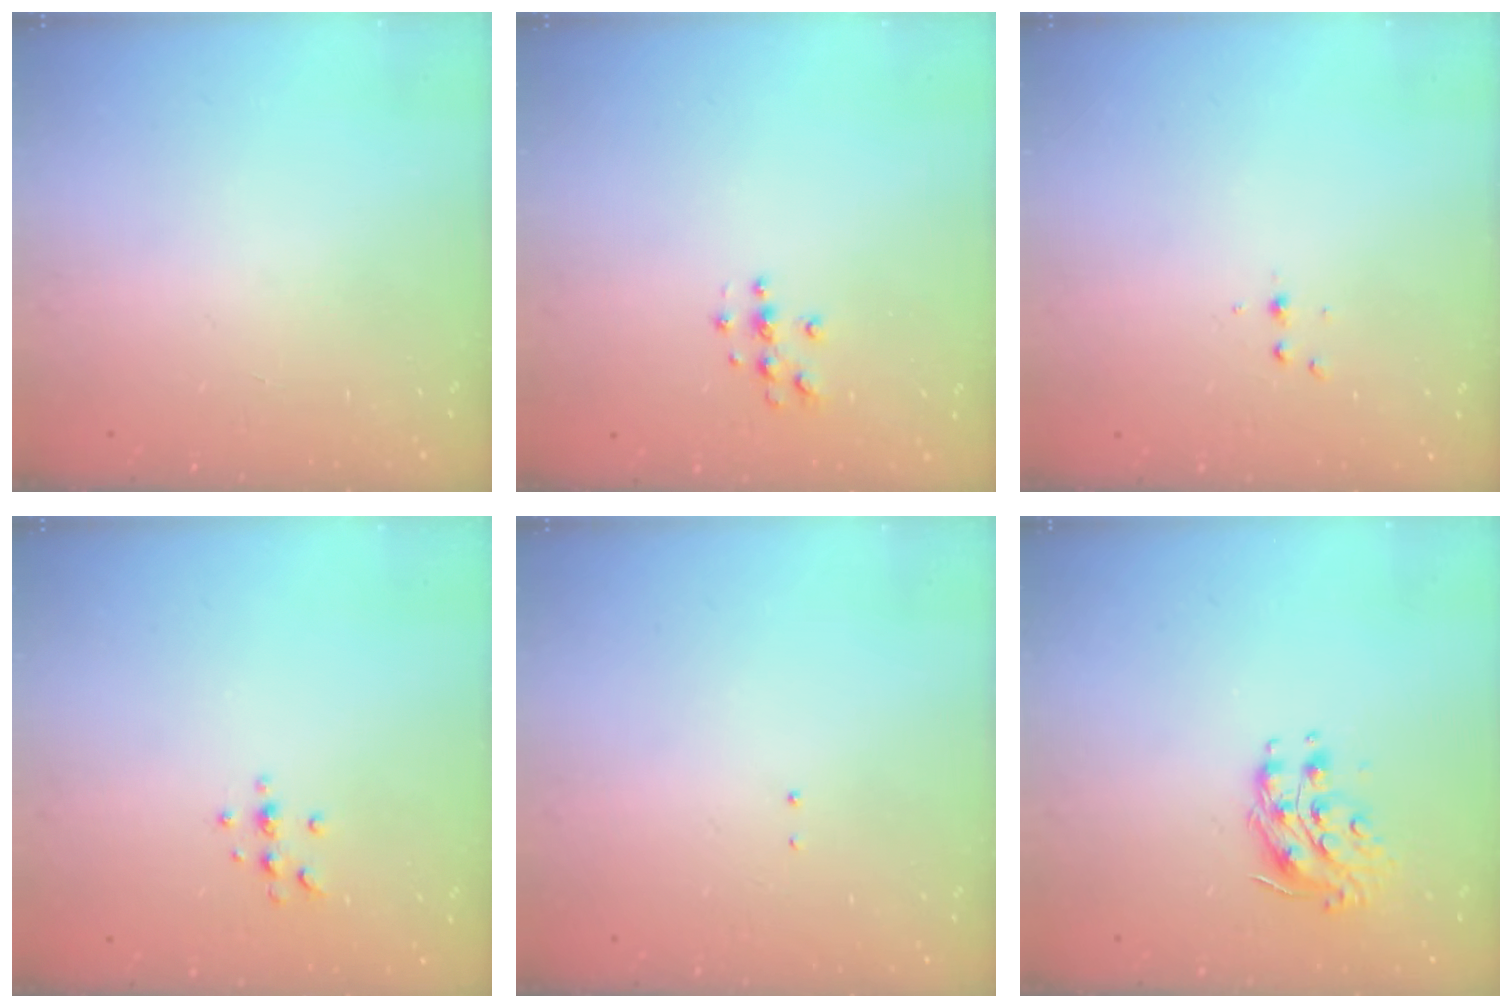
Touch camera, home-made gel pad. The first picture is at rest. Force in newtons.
{"total": 3.7, "press": 3.7, "slide": 0.5}
{"total": 3.2, "press": 3.1, "slide": 0.4}
{"total": 4.8, "press": 4.7, "slide": 0.6}
{"total": 1.3, "press": 1.2, "slide": 0.6}
{"total": 9.0, "press": 9.0, "slide": 0.1}